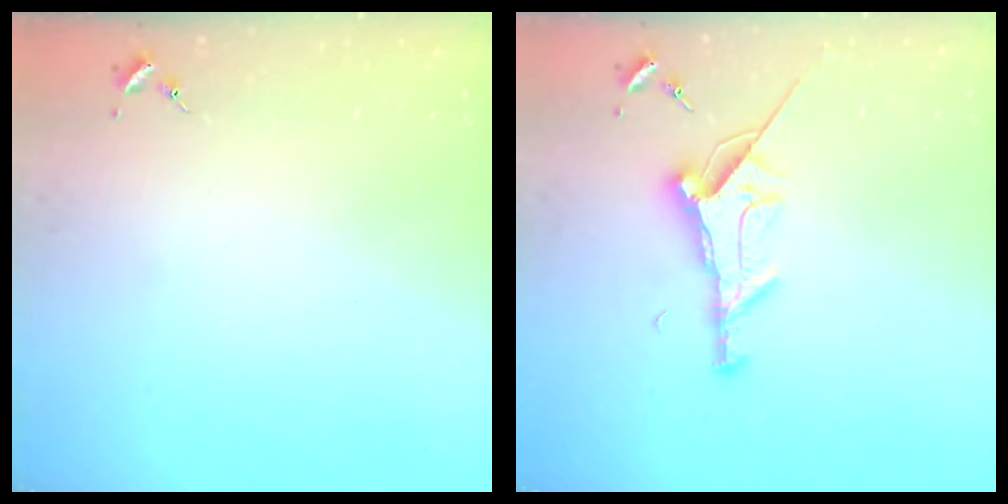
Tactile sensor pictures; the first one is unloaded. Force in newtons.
{"total": 11.2, "press": 11.1, "slide": 1.1}